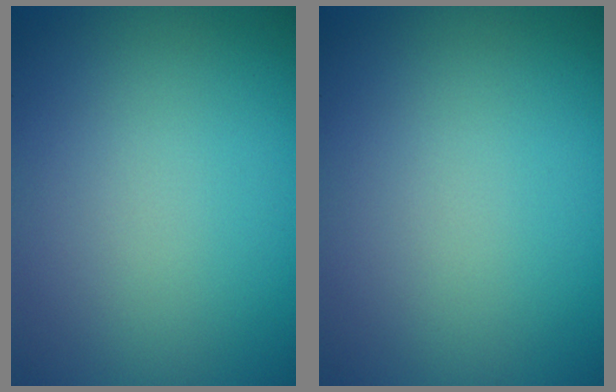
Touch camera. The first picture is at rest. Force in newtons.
{"total": 0.0}